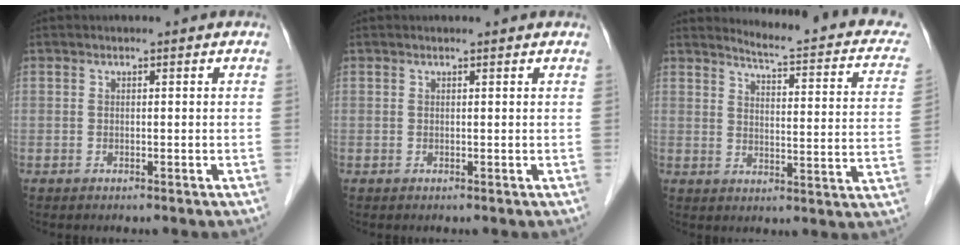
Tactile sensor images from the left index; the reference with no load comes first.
{"total": 1.0, "force": [1.0, 0.0, 0.3], "torque": [-0.013, 0.007, 0.012]}
{"total": 15.0, "force": [13.4, 2.6, 6.3], "torque": [-0.073, -0.037, 0.143]}